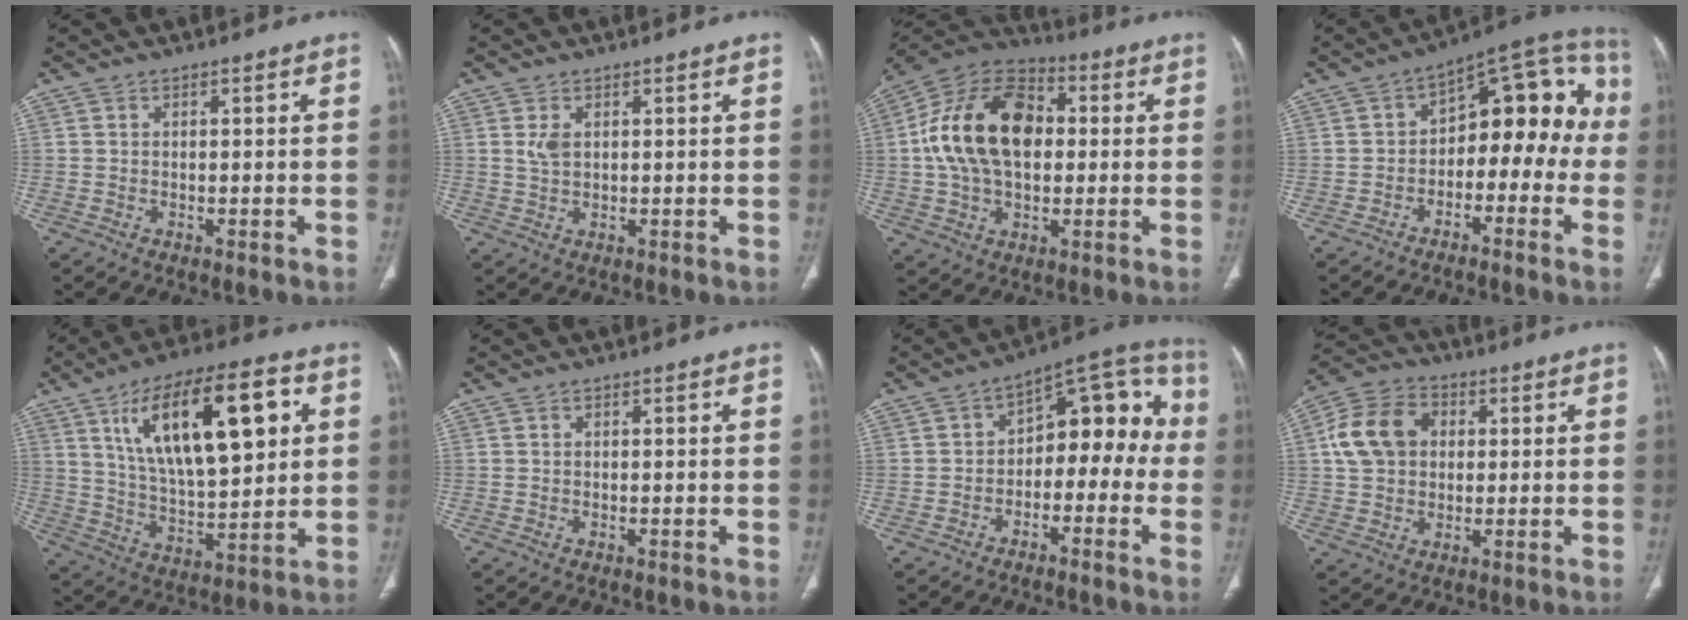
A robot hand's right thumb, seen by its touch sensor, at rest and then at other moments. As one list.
[{"total": 2.5, "force": [0.8, 1.4, 1.9], "torque": [-0.040, -0.001, 0.022]}, {"total": 20.4, "force": [1.8, 13.3, 15.4], "torque": [-0.267, 0.023, 0.026]}, {"total": 15.5, "force": [-2.2, 9.4, 12.2], "torque": [-0.106, 0.070, -0.041]}, {"total": 23.2, "force": [7.9, 9.2, 19.7], "torque": [-0.303, -0.016, 0.137]}, {"total": 0.0}, {"total": 14.3, "force": [-1.9, 8.8, 11.1], "torque": [-0.093, 0.064, -0.039]}, {"total": 11.5, "force": [2.1, 8.9, 7.0], "torque": [-0.120, 0.017, 0.032]}]